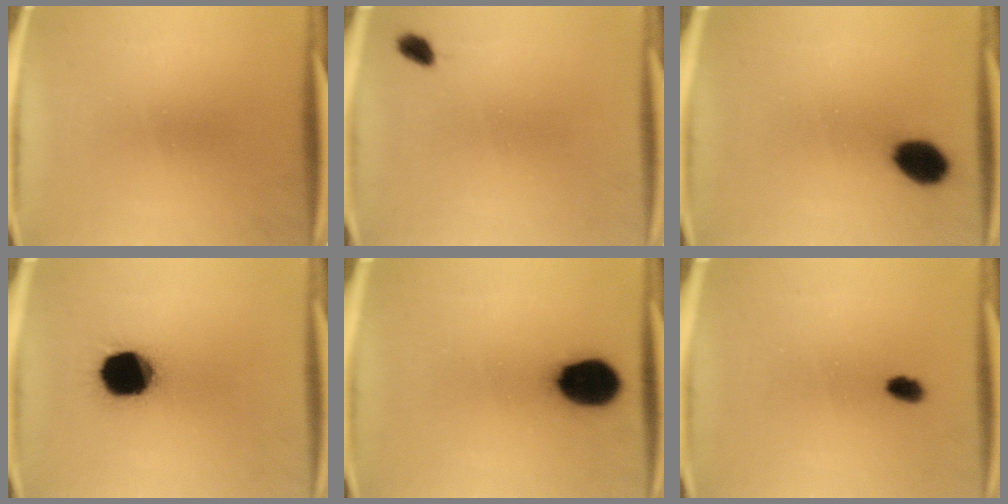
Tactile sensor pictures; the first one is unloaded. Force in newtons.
{"total": 1.9}
{"total": 8.2}
{"total": 16.5}
{"total": 13.6}
{"total": 2.3}